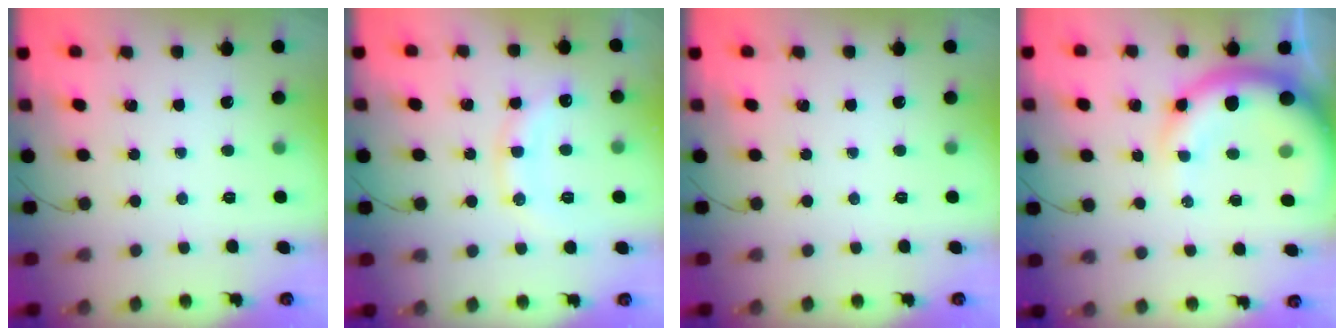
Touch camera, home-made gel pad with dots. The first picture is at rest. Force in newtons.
{"total": 11.2, "press": 11.2, "slide": 0.2}
{"total": 0.0}
{"total": 15.3, "press": 14.9, "slide": 3.5}